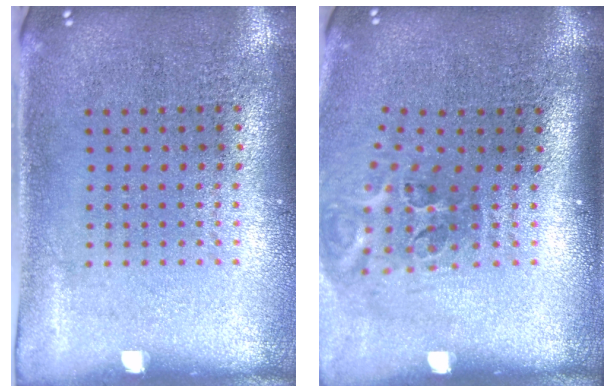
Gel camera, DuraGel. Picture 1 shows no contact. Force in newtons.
{"total": 2.1, "press": 1.2, "slide": 1.7}